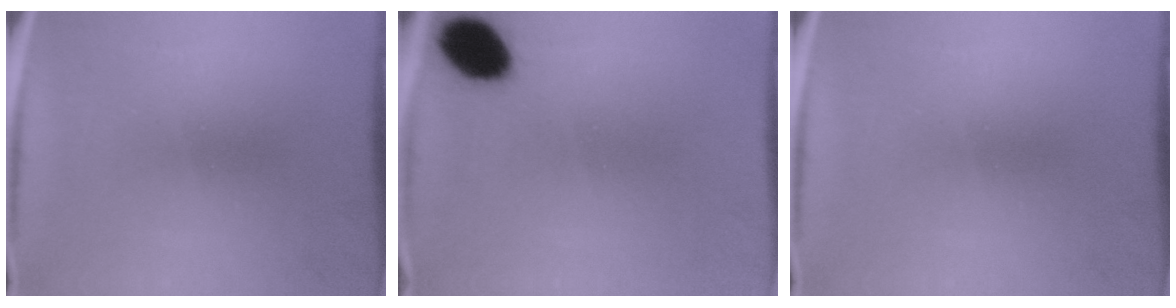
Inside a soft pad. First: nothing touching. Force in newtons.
{"total": 8.9}
{"total": 0.0}